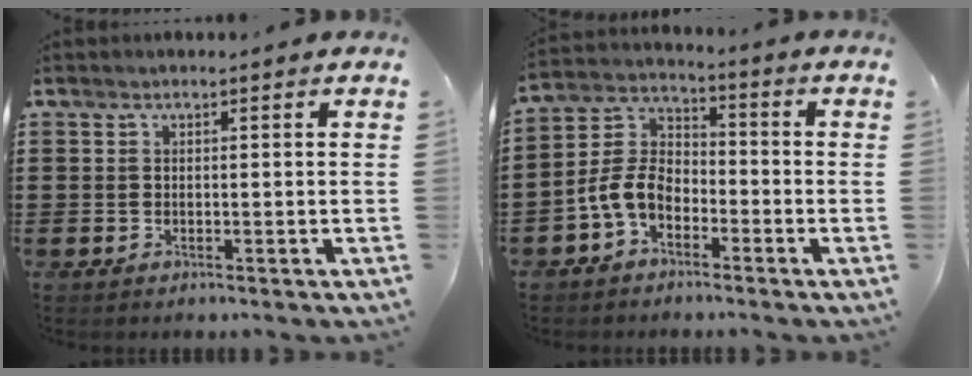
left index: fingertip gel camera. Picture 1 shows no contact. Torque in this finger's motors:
{"motor_torque": [1.33, 0.71, 0.50, 0.14]}